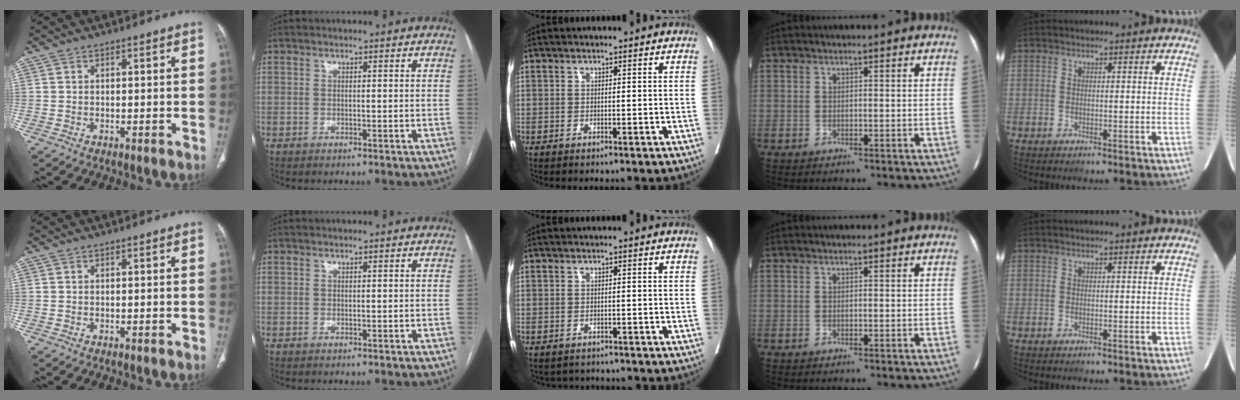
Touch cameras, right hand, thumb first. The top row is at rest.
{"middle": {"total": 2.4, "force": [-2.0, 1.3, 0.2], "torque": [-0.007, -0.001, -0.027]}}